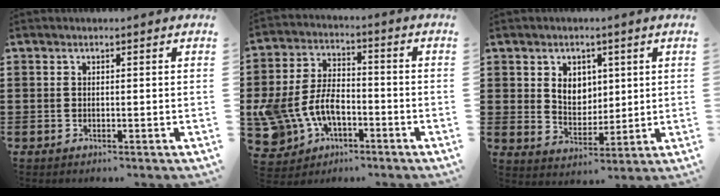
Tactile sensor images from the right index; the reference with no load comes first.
{"total": 8.9, "force": [-2.8, 6.2, 5.7], "torque": [-0.158, 0.008, -0.057]}
{"total": 4.7, "force": [1.7, 3.9, 1.9], "torque": [-0.039, 0.005, 0.028]}